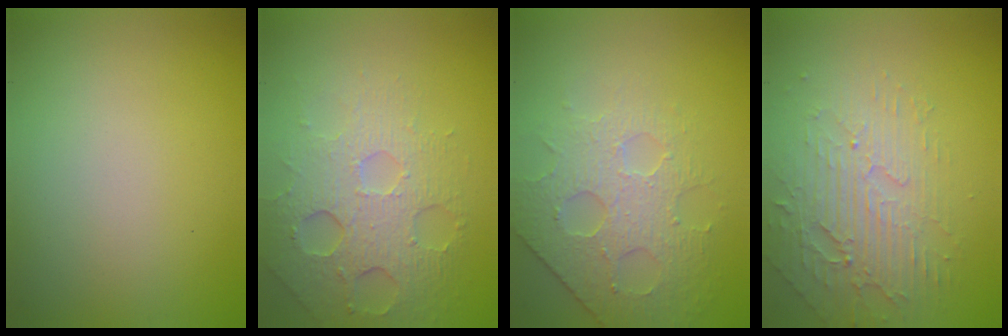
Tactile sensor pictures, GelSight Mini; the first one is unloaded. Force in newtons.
{"total": 4.9, "press": 4.1, "slide": 2.6}
{"total": 4.1, "press": 3.6, "slide": 1.9}
{"total": 3.9, "press": 3.4, "slide": 1.8}